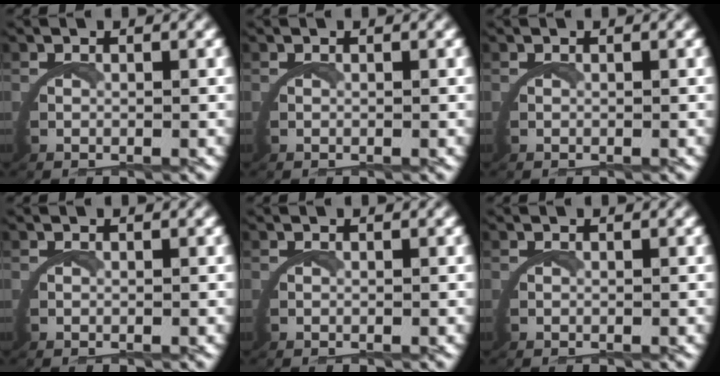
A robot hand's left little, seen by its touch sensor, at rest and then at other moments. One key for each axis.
{"total": 0.0}
{"total": 0.0}
{"total": 0.0}
{"total": 0.0}
{"total": 0.0}